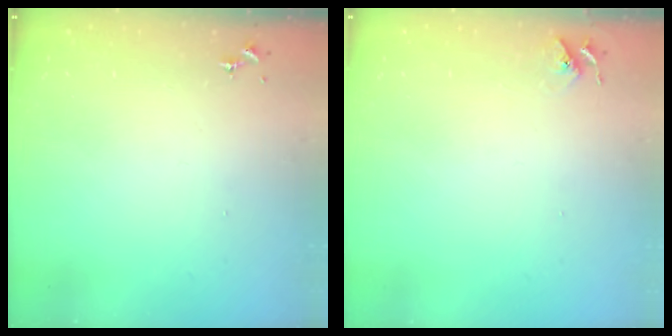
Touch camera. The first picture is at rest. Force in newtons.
{"total": 5.8, "press": 5.8, "slide": 0.7}